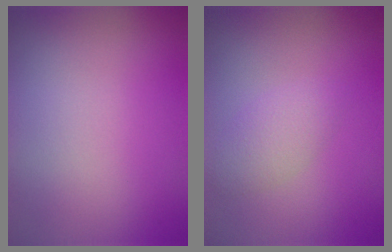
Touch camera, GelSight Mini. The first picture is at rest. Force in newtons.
{"total": 1.8, "press": 1.8, "slide": 0.1}